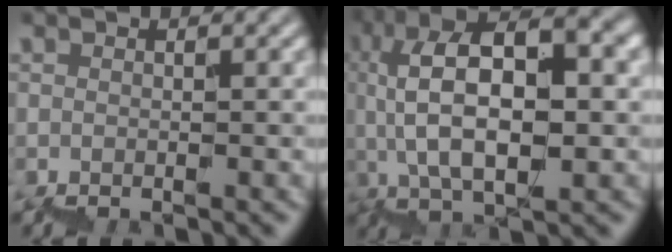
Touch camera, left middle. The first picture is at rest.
{"total": 10.4, "force": [3.2, 3.7, 9.2], "torque": [-0.166, 0.026, 0.054]}